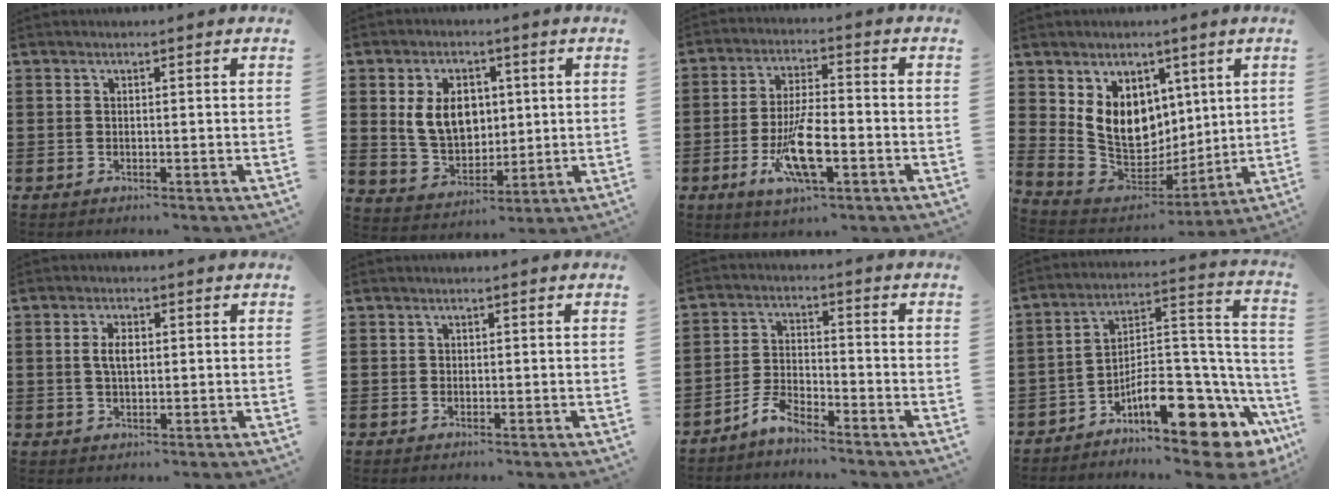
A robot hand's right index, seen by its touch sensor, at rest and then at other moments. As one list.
[{"total": 7.8, "force": [1.6, 5.7, 5.1], "torque": [-0.114, 0.007, 0.024]}, {"total": 10.2, "force": [-3.5, 3.2, 9.0], "torque": [-0.181, -0.012, -0.059]}, {"total": 10.5, "force": [3.5, 8.5, 5.1], "torque": [-0.124, -0.021, 0.075]}, {"total": 3.1, "force": [0.5, 1.1, 2.8], "torque": [-0.056, 0.006, 0.007]}, {"total": 0.0}, {"total": 4.4, "force": [-4.0, 0.5, 1.6], "torque": [-0.049, 0.004, -0.086]}, {"total": 13.0, "force": [-8.1, 4.5, 9.1], "torque": [-0.123, 0.011, -0.135]}]